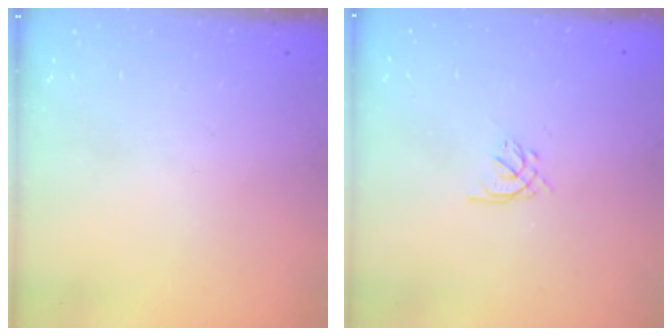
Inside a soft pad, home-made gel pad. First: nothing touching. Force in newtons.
{"total": 1.4, "press": 1.3, "slide": 0.5}